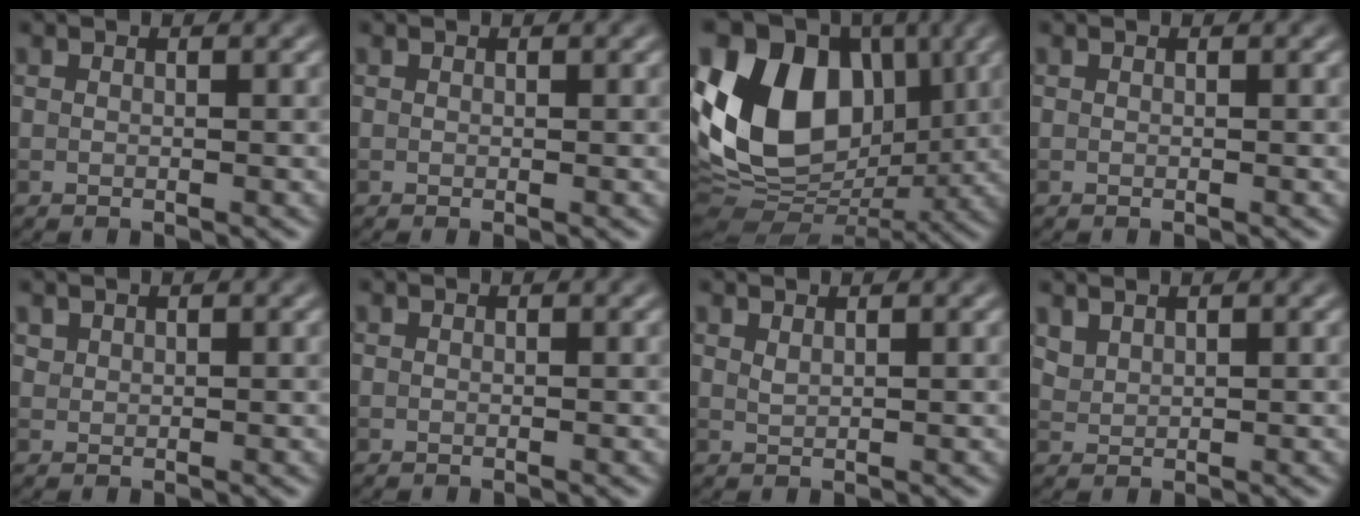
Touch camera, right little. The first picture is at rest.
{"total": 0.0}
{"total": 16.0, "force": [2.6, 11.5, 10.7], "torque": [-0.212, 0.024, 0.033]}
{"total": 0.0}
{"total": 0.7, "force": [0.7, 0.4, 0.0], "torque": [0.000, -0.001, 0.018]}
{"total": 0.0}
{"total": 0.8, "force": [0.7, 0.1, 0.4], "torque": [-0.007, 0.001, 0.014]}
{"total": 1.4, "force": [1.2, 0.5, 0.4], "torque": [-0.014, 0.001, 0.031]}